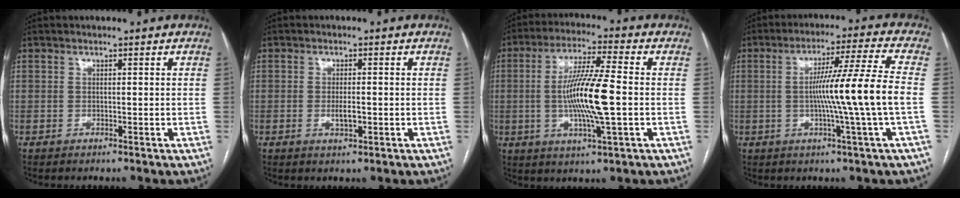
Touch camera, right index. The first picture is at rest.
{"total": 2.5, "force": [-0.5, 0.6, 2.3], "torque": [-0.048, -0.002, -0.007]}
{"total": 12.3, "force": [-0.9, 0.5, 12.3], "torque": [-0.236, -0.005, -0.021]}
{"total": 11.8, "force": [-1.2, -2.7, 11.5], "torque": [-0.193, -0.004, -0.019]}